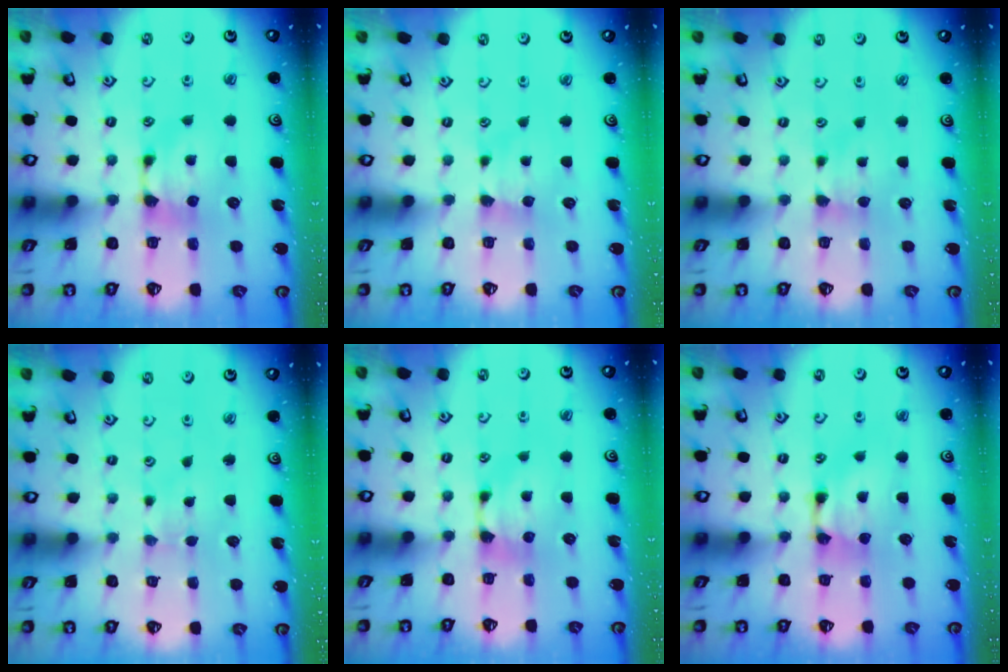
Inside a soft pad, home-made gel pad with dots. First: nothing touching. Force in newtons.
{"total": 1.4, "press": 1.3, "slide": 0.5}
{"total": 1.7, "press": 1.6, "slide": 0.4}
{"total": 1.2, "press": 1.2, "slide": 0.1}
{"total": 0.0}
{"total": 2.0, "press": 2.0, "slide": 0.1}